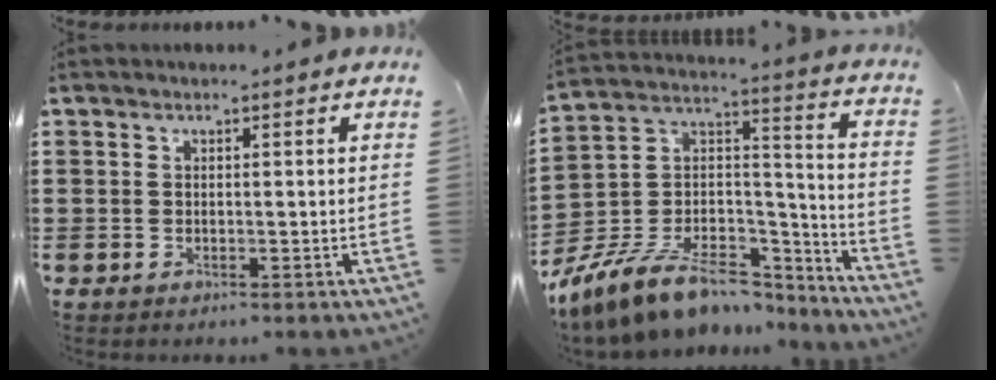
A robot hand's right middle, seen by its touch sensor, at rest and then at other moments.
{"total": 11.4, "force": [-8.8, 4.1, 5.9], "torque": [-0.133, 0.010, -0.166]}